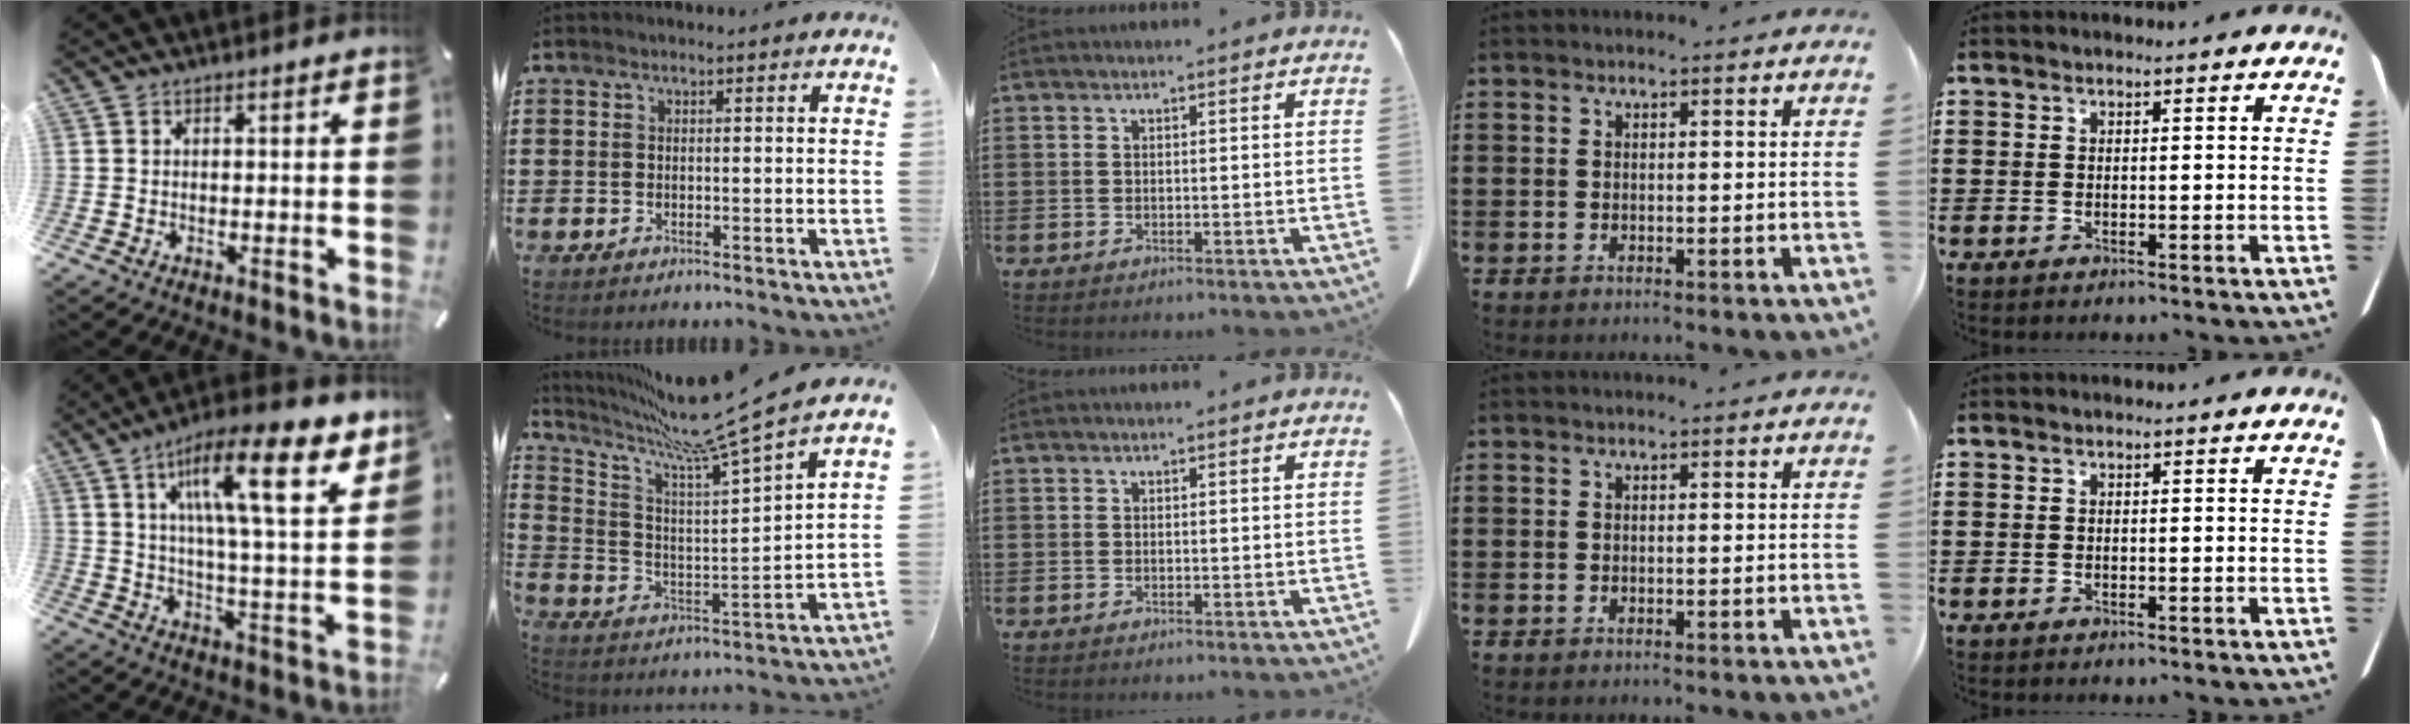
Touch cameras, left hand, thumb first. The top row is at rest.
{"thumb": {"total": 19.8, "force": [10.2, 5.3, 16.2], "torque": [-0.259, -0.042, 0.153]}, "index": {"total": 11.5, "force": [9.6, -1.1, 6.3], "torque": [-0.149, -0.070, 0.151]}}